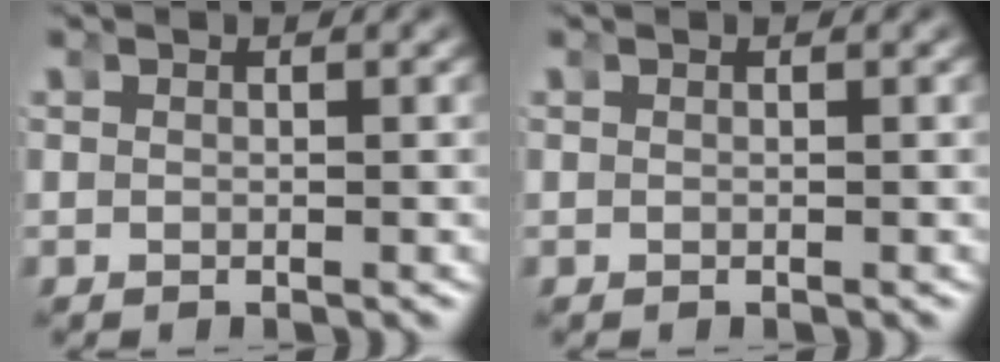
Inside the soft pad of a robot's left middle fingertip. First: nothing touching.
{"total": 0.0}